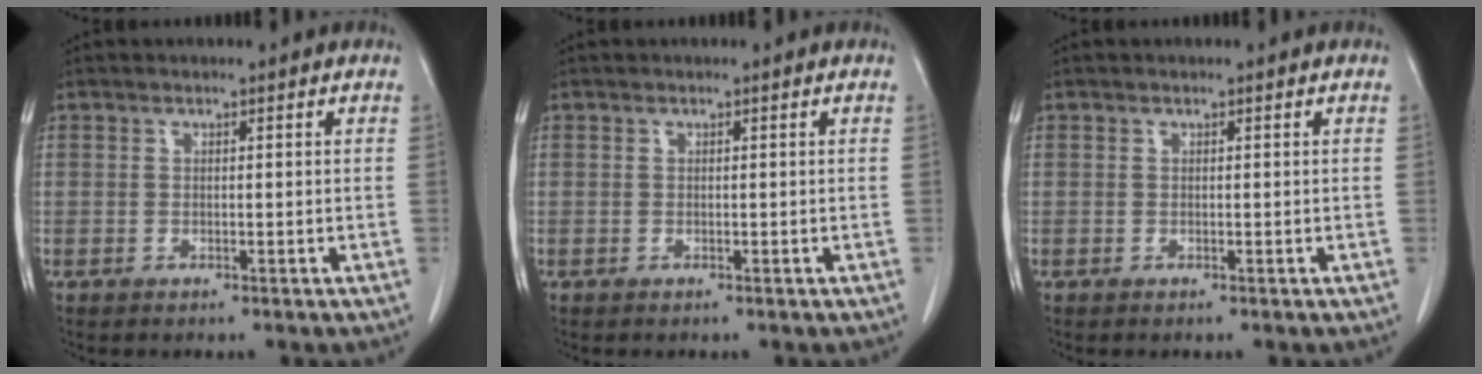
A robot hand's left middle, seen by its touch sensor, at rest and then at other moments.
{"total": 0.0}
{"total": 0.0}